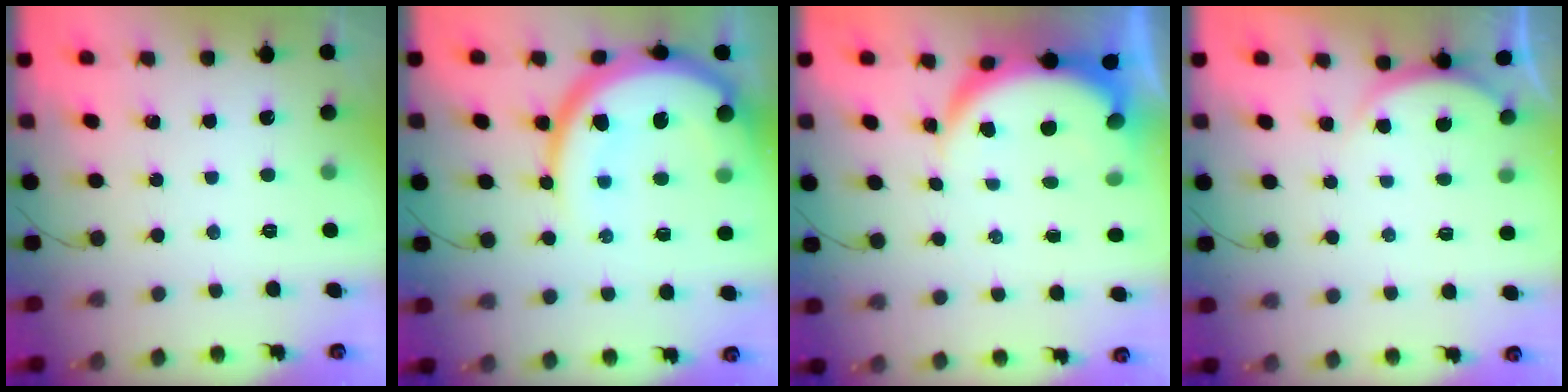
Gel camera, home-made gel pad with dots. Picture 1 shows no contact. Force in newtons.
{"total": 17.8, "press": 17.7, "slide": 2.0}
{"total": 6.4, "press": 6.3, "slide": 0.8}
{"total": 2.8, "press": 2.8, "slide": 0.4}